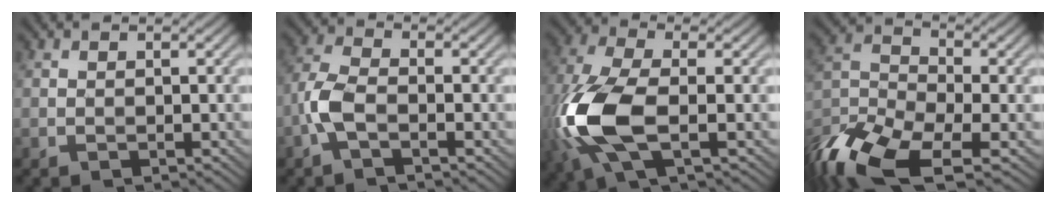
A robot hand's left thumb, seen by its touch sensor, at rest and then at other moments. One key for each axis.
{"total": 4.6, "fx": -1.8, "fy": 1.9, "fz": 3.7, "tx": -0.098, "ty": 0.006, "tz": -0.051}
{"total": 12.8, "fx": -2.8, "fy": 5.9, "fz": 11.1, "tx": -0.292, "ty": -0.011, "tz": -0.063}
{"total": 14.0, "fx": -8.9, "fy": 5.4, "fz": 9.4, "tx": -0.217, "ty": -0.021, "tz": -0.178}